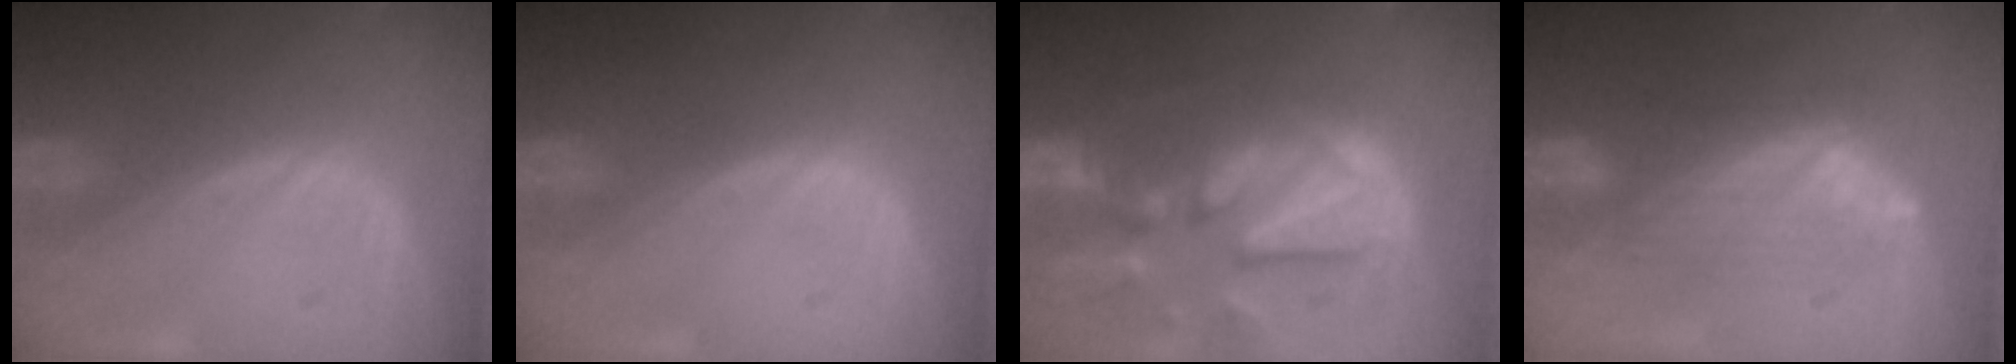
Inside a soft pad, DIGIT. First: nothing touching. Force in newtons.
{"total": 0.0}
{"total": 12.9, "press": 11.3, "slide": 6.4}
{"total": 6.9, "press": 6.6, "slide": 2.2}